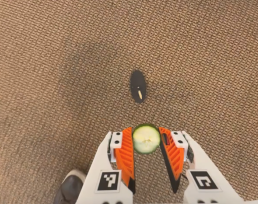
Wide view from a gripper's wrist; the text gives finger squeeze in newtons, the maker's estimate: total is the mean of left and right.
{"total": 7.0, "left": 7.0, "right": 6.9}